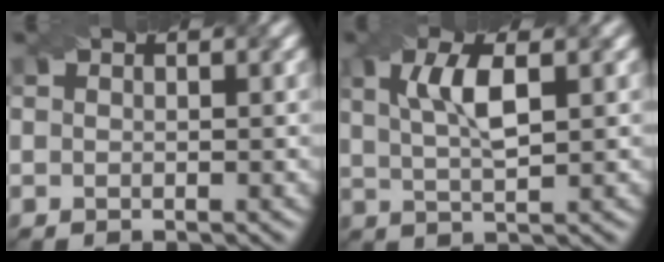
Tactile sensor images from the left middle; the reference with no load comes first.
{"total": 4.3, "force": [1.4, 1.3, 3.9], "torque": [-0.077, 0.003, 0.027]}